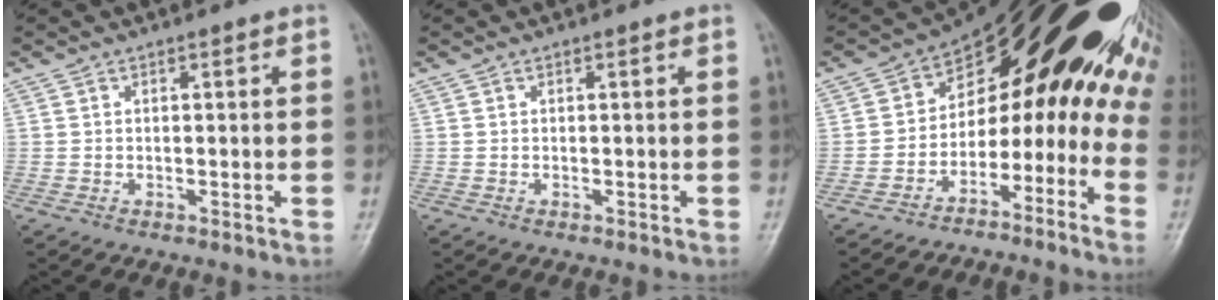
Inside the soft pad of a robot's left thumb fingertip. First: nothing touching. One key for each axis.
{"total": 0.0}
{"total": 21.8, "fx": -2.6, "fy": 13.8, "fz": 16.6, "tx": -0.201, "ty": 0.136, "tz": -0.038}